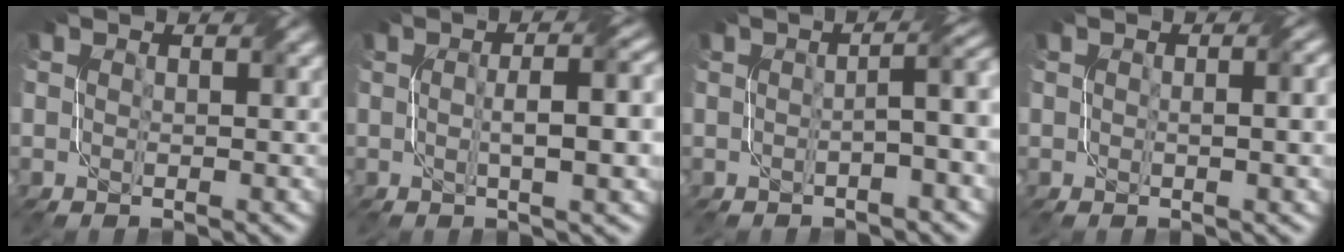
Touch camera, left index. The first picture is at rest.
{"total": 6.1, "force": [0.0, 1.5, 5.9], "torque": [-0.082, 0.006, 0.002]}
{"total": 4.0, "force": [-0.5, 0.9, 3.9], "torque": [-0.048, 0.018, -0.012]}
{"total": 2.8, "force": [0.1, 0.9, 2.6], "torque": [-0.036, 0.002, 0.005]}